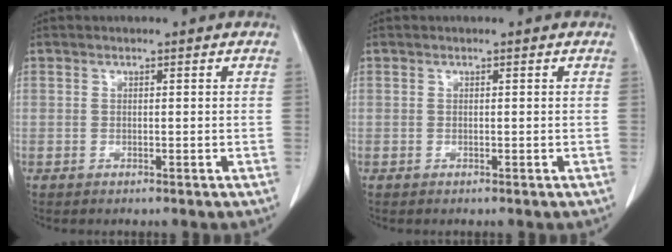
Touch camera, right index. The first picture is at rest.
{"total": 0.0}